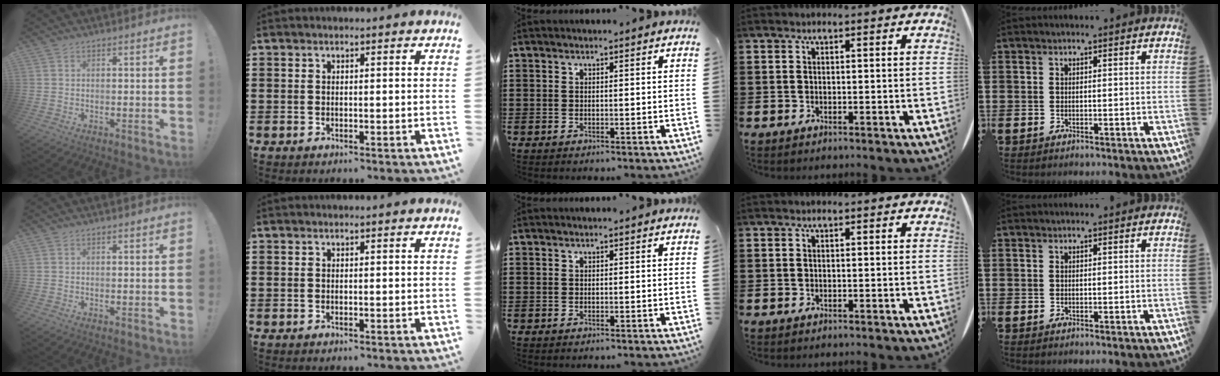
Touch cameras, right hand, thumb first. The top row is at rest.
{}